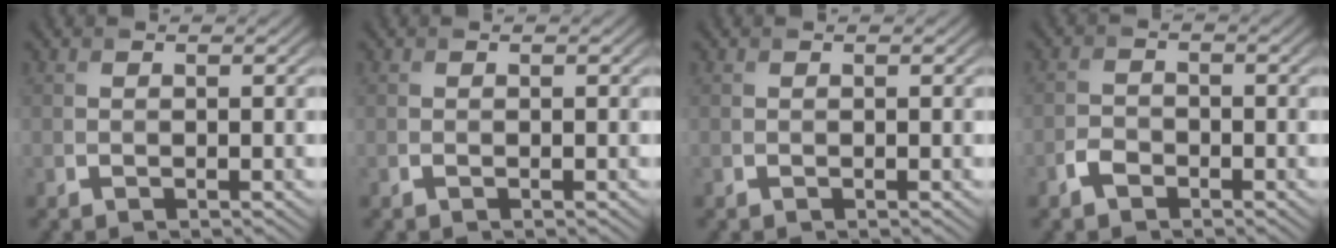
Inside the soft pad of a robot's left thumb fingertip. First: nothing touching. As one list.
[{"total": 0.0}, {"total": 0.0}, {"total": 2.2, "force": [-1.5, 1.4, 0.9], "torque": [-0.019, 0.003, -0.035]}]